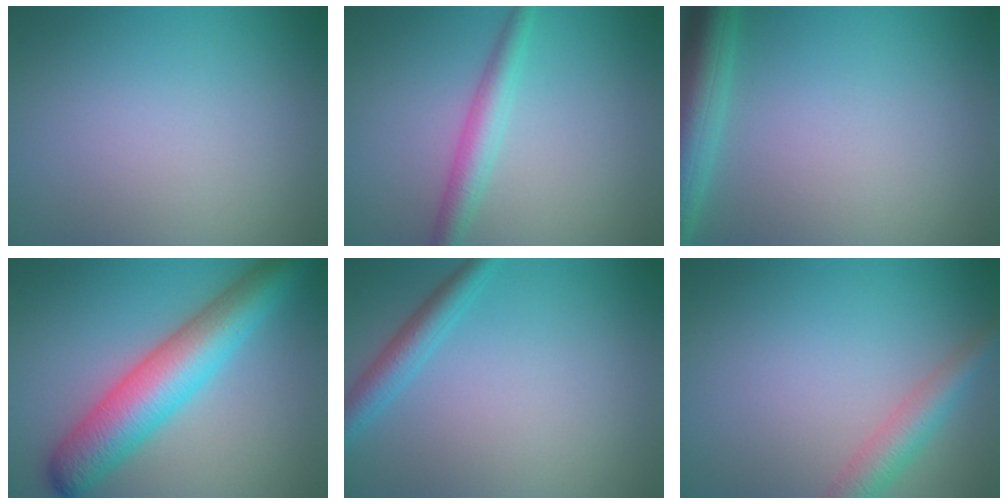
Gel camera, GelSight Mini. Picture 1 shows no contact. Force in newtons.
{"total": 2.9, "press": 2.9, "slide": 0.1}
{"total": 5.4, "press": 5.4, "slide": 0.3}
{"total": 7.9, "press": 7.9, "slide": 0.2}
{"total": 2.6, "press": 2.6, "slide": 0.1}
{"total": 3.3, "press": 3.3, "slide": 0.1}